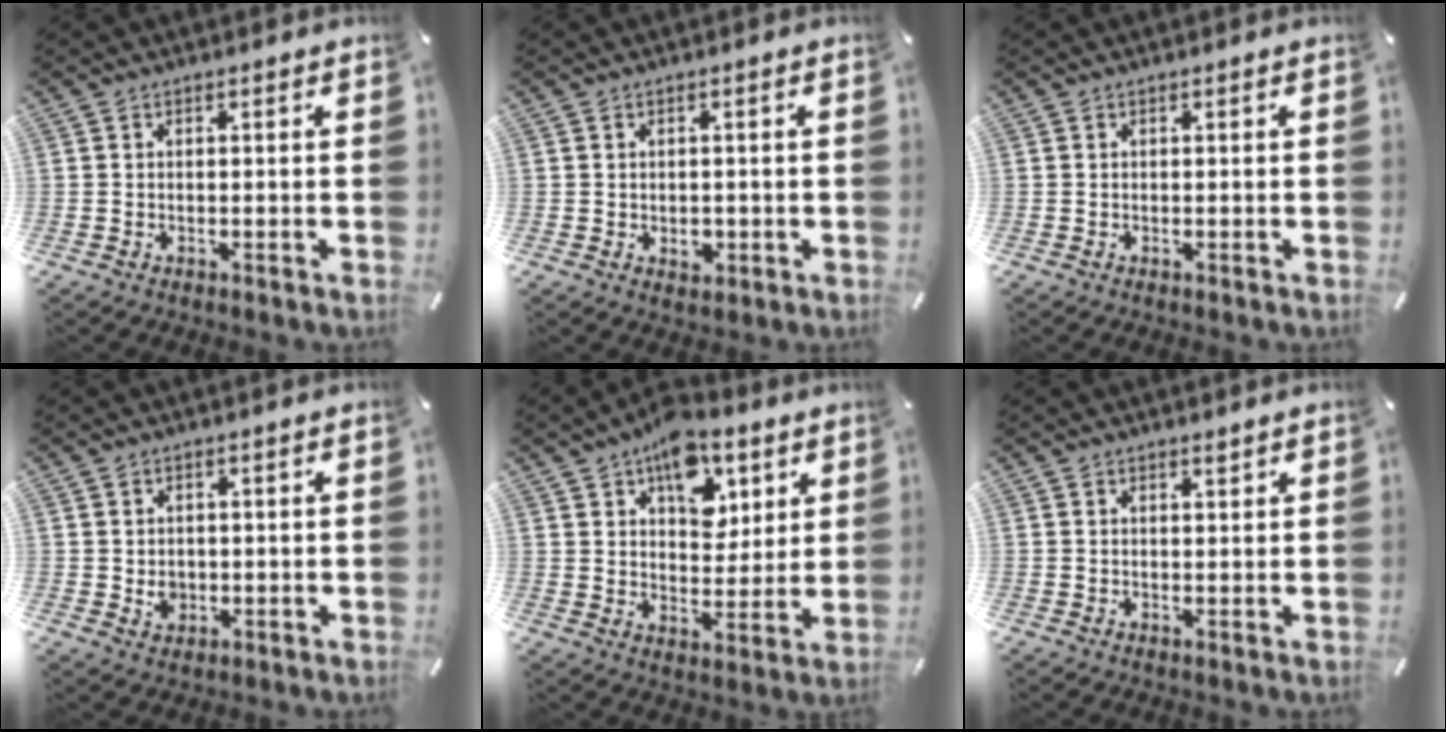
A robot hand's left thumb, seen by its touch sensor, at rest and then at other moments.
{"total": 2.2, "force": [-0.5, 1.7, 1.4], "torque": [-0.015, -0.002, -0.008]}
{"total": 0.0}
{"total": 2.8, "force": [0.0, 2.6, 1.2], "torque": [-0.007, -0.002, -0.001]}
{"total": 12.9, "force": [6.9, 8.4, 7.0], "torque": [-0.096, -0.028, 0.123]}
{"total": 0.9, "force": [0.9, 0.2, 0.3], "torque": [0.001, -0.005, 0.016]}